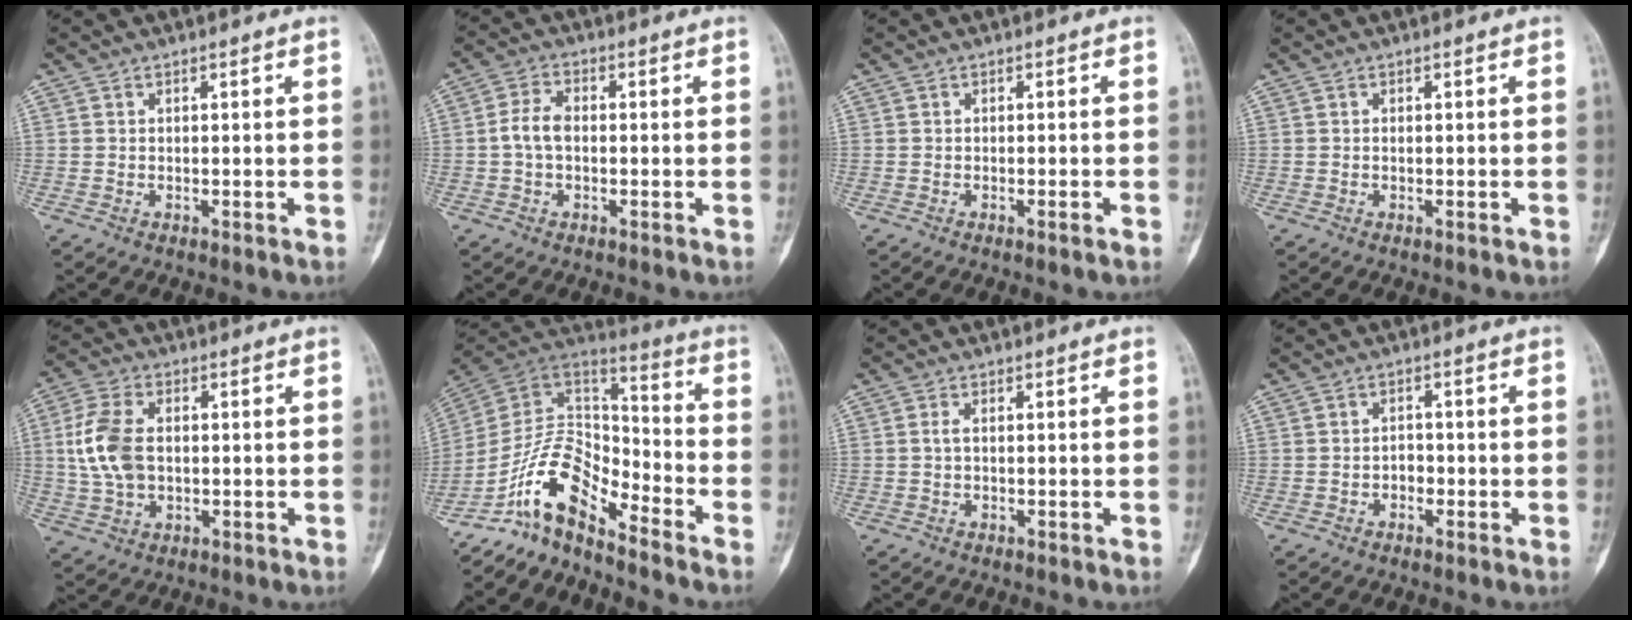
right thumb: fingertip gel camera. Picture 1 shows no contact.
{"total": 4.7, "force": [-0.4, 3.0, 3.6], "torque": [-0.073, 0.015, -0.014]}
{"total": 1.0, "force": [-0.5, 0.0, 0.8], "torque": [-0.018, -0.001, -0.007]}
{"total": 0.6, "force": [-0.2, 0.2, 0.6], "torque": [-0.011, -0.002, -0.001]}
{"total": 10.0, "force": [0.4, 6.3, 7.7], "torque": [-0.164, 0.007, 0.010]}
{"total": 12.8, "force": [-9.7, 4.9, 6.7], "torque": [-0.111, 0.104, -0.190]}
{"total": 0.9, "force": [0.0, 0.3, 0.9], "torque": [-0.021, 0.000, -0.002]}
{"total": 1.9, "force": [-0.9, 1.4, 0.9], "torque": [0.001, 0.010, -0.020]}